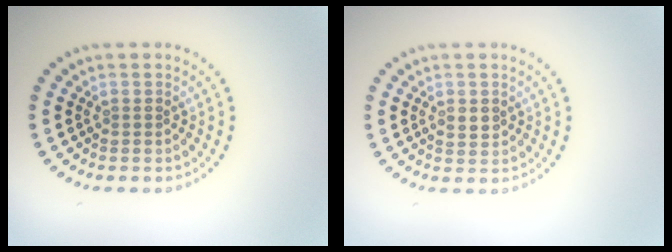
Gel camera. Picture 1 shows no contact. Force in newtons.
{"total": 1.5, "press": 1.4, "slide": 0.3}